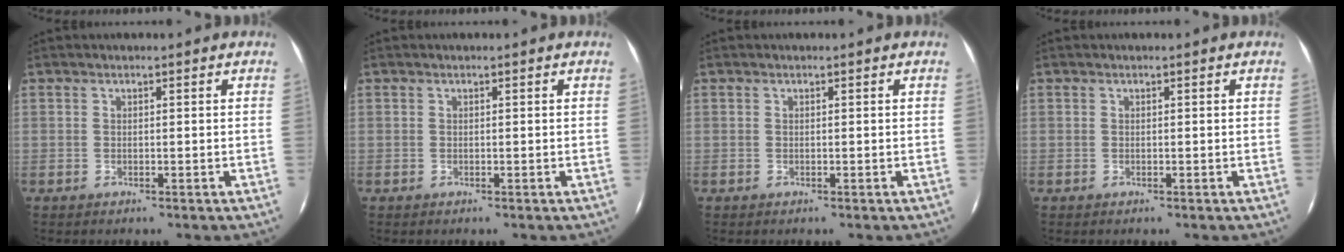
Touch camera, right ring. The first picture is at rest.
{"total": 0.0}
{"total": 0.0}
{"total": 0.0}